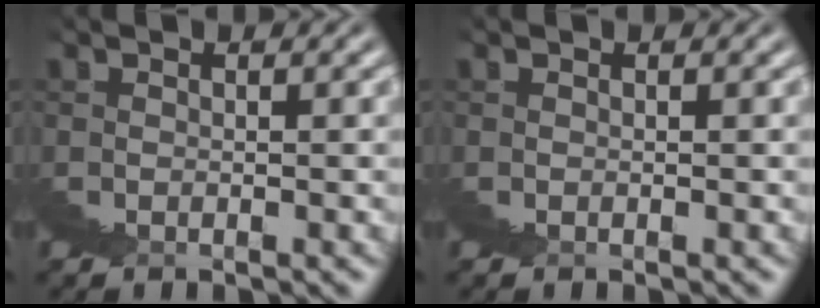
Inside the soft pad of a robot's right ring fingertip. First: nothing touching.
{"total": 0.0}